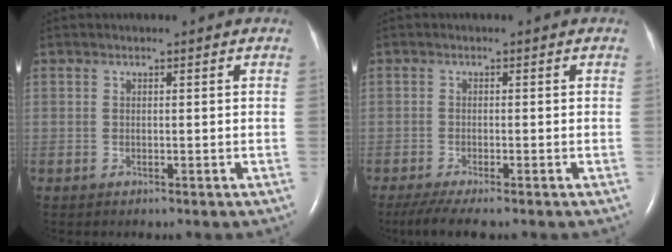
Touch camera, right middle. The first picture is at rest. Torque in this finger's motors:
{"motor_torque": [0.40, -0.46, 0.10, 0.01]}